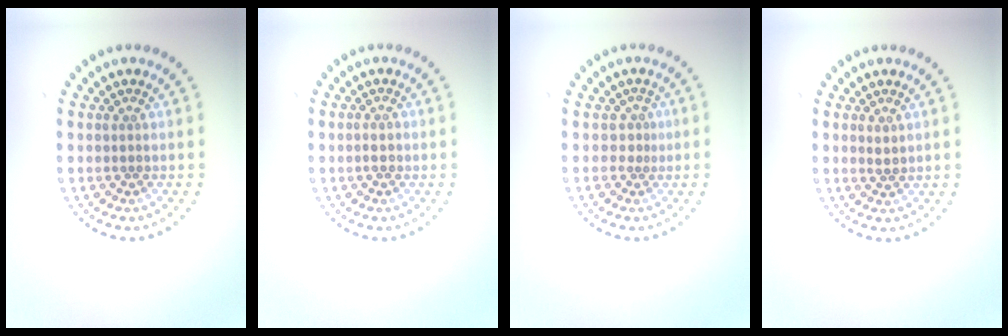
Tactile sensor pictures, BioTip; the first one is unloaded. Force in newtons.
{"total": 1.1, "press": 1.0, "slide": 0.5}
{"total": 1.0, "press": 0.4, "slide": 1.0}
{"total": 0.8, "press": 0.8, "slide": 0.3}